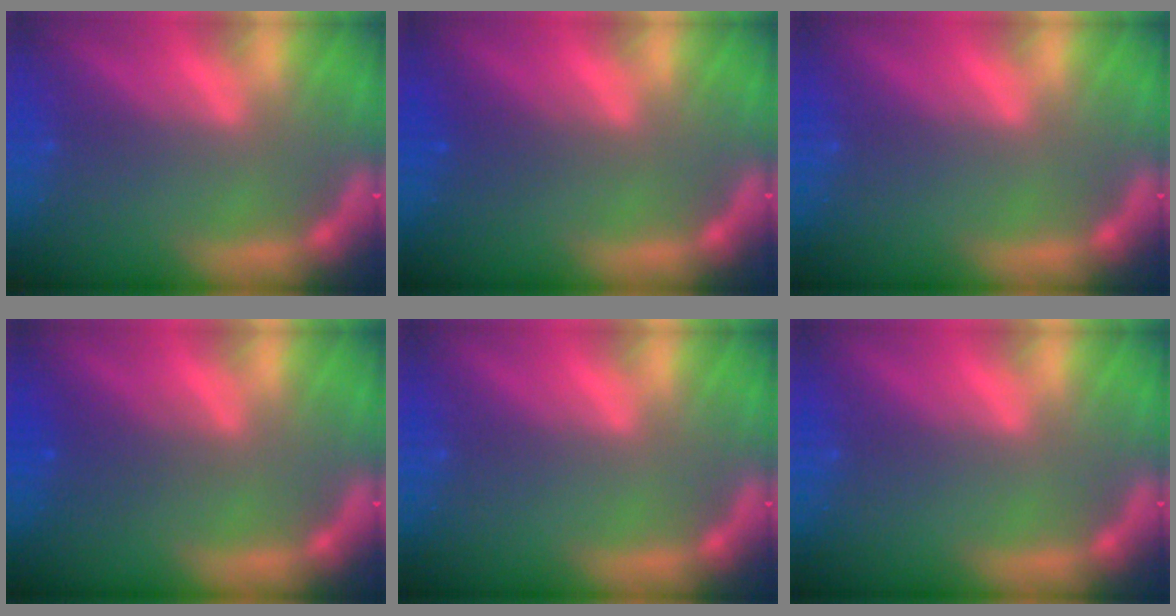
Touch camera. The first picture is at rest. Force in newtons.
{"total": 1.5}
{"total": 0.0}
{"total": 1.9}
{"total": 0.0}
{"total": 0.0}